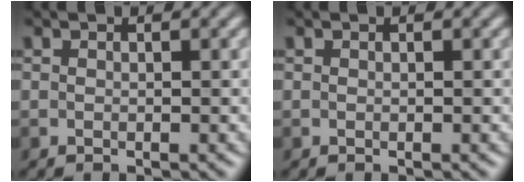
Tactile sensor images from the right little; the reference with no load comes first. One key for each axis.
{"total": 0.0}